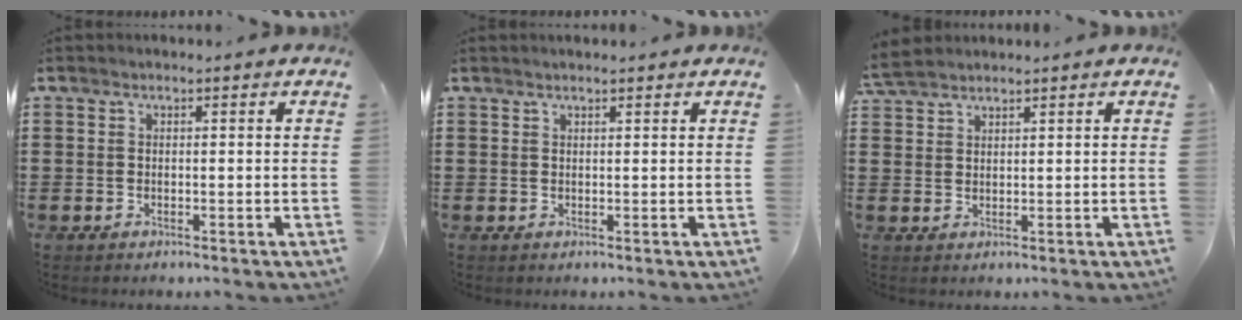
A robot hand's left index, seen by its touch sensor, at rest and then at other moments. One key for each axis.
{"total": 0.7, "fx": 0.6, "fy": 0.0, "fz": 0.3, "tx": -0.007, "ty": -0.001, "tz": 0.011}
{"total": 3.1, "fx": 2.8, "fy": 0.7, "fz": 1.0, "tx": -0.027, "ty": 0.002, "tz": 0.056}